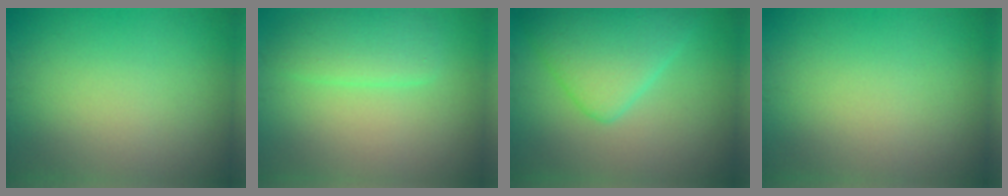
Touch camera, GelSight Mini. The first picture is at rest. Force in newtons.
{"total": 3.1, "press": 3.1, "slide": 0.3}
{"total": 5.7, "press": 5.6, "slide": 0.3}
{"total": 0.0}